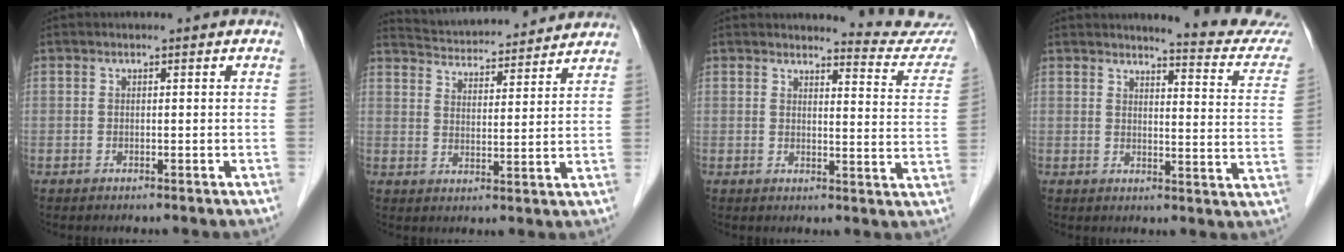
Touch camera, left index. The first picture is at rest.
{"total": 15.7, "force": [15.0, 2.1, 4.3], "torque": [-0.072, 0.026, 0.216]}
{"total": 9.7, "force": [9.7, 0.0, 0.0], "torque": [0.011, -0.075, 0.090]}
{"total": 12.5, "force": [12.2, -0.1, 2.6], "torque": [-0.023, -0.080, 0.121]}